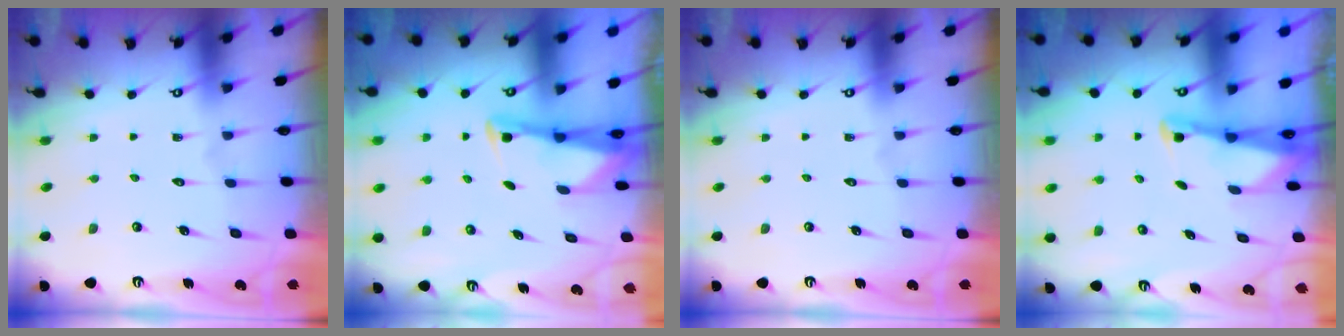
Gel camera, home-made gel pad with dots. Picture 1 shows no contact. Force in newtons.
{"total": 2.8, "press": 2.8, "slide": 0.2}
{"total": 0.0}
{"total": 2.1, "press": 2.1, "slide": 0.3}